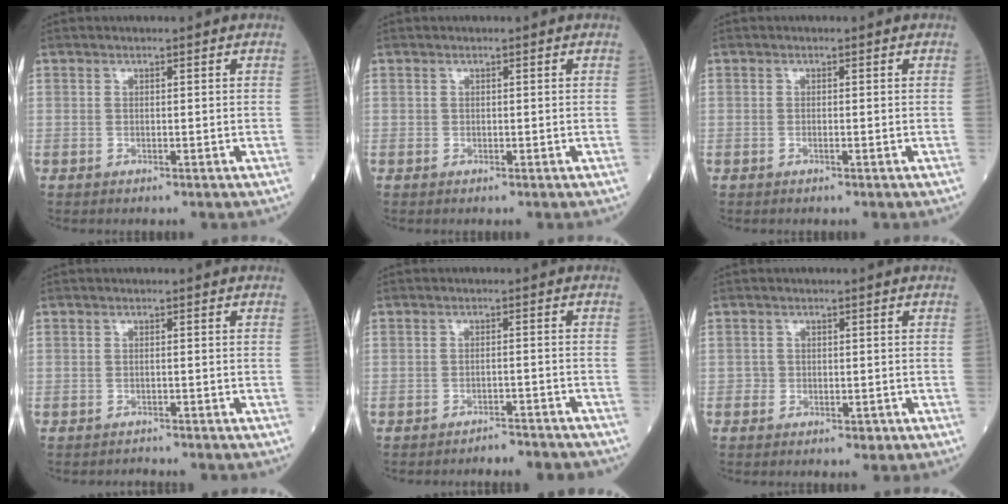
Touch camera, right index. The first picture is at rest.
{"total": 0.0}
{"total": 0.0}
{"total": 1.1, "force": [-1.0, 0.0, -0.4], "torque": [0.005, -0.007, -0.017]}
{"total": 5.6, "force": [-5.4, 0.8, 1.2], "torque": [-0.008, -0.004, -0.069]}
{"total": 1.4, "force": [-0.6, 1.2, 0.4], "torque": [0.000, 0.004, -0.009]}